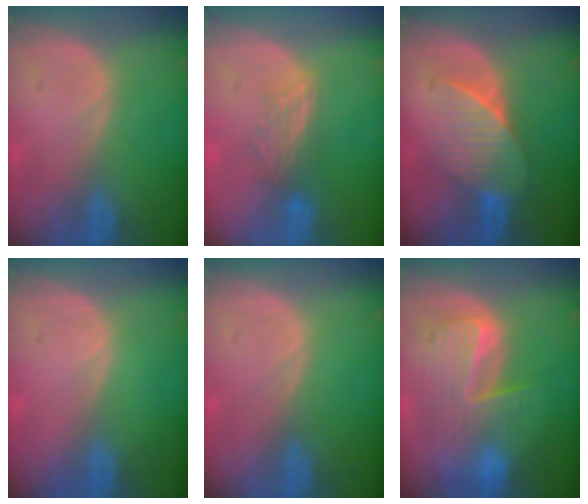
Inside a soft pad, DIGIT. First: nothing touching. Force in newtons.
{"total": 3.2, "press": 3.1, "slide": 0.7}
{"total": 7.3, "press": 6.8, "slide": 2.7}
{"total": 0.0}
{"total": 0.0}
{"total": 9.8, "press": 8.5, "slide": 4.9}